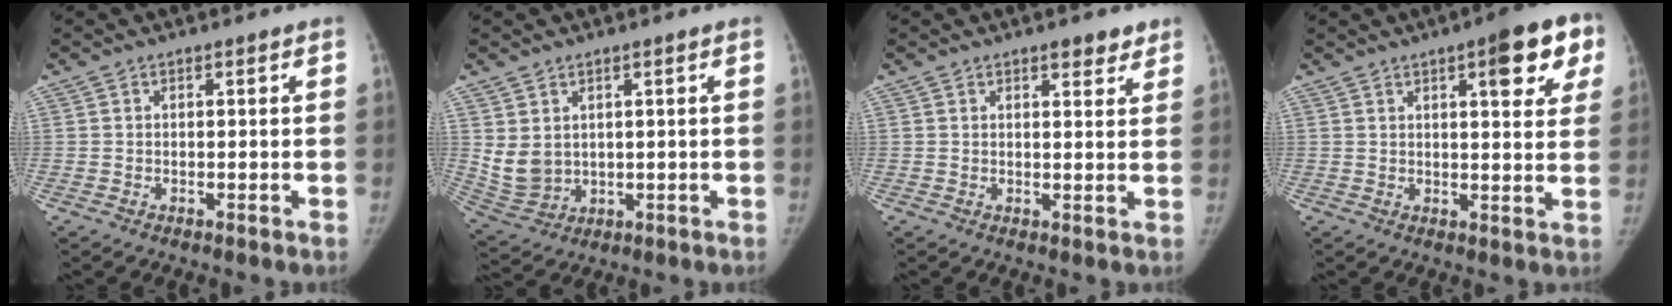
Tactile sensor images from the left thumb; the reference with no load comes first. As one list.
[{"total": 6.2, "force": [1.7, 4.8, 3.5], "torque": [-0.058, -0.014, 0.055]}, {"total": 3.5, "force": [2.5, 1.4, 1.9], "torque": [-0.007, -0.014, 0.032]}, {"total": 11.4, "force": [5.4, 3.7, 9.4], "torque": [-0.078, -0.013, 0.060]}]